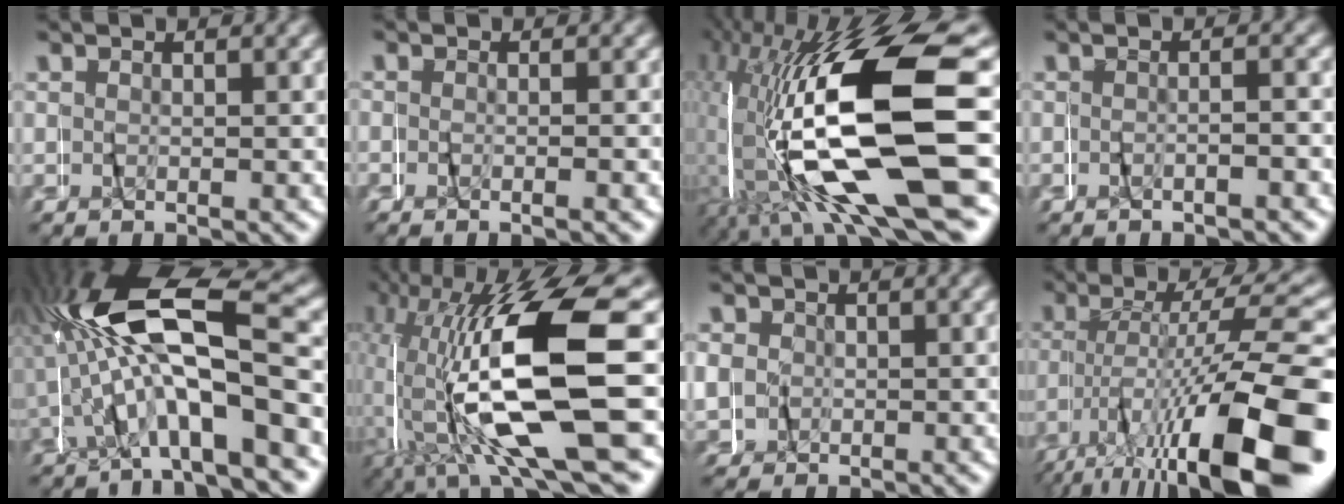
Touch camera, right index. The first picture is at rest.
{"total": 1.2, "force": [-1.1, -0.2, 0.4], "torque": [-0.017, -0.002, -0.021]}
{"total": 19.0, "force": [-2.0, 8.3, 17.0], "torque": [-0.307, -0.012, -0.008]}
{"total": 1.4, "force": [-1.4, -0.1, 0.4], "torque": [-0.009, 0.009, -0.029]}
{"total": 11.2, "force": [0.5, 4.5, 10.2], "torque": [-0.204, 0.008, 0.009]}
{"total": 16.0, "force": [0.1, 6.9, 14.5], "torque": [-0.248, 0.003, 0.008]}
{"total": 3.2, "force": [0.4, 3.2, 0.6], "torque": [-0.028, 0.000, 0.008]}
{"total": 11.5, "force": [-3.8, 3.0, 10.5], "torque": [-0.157, 0.003, -0.050]}